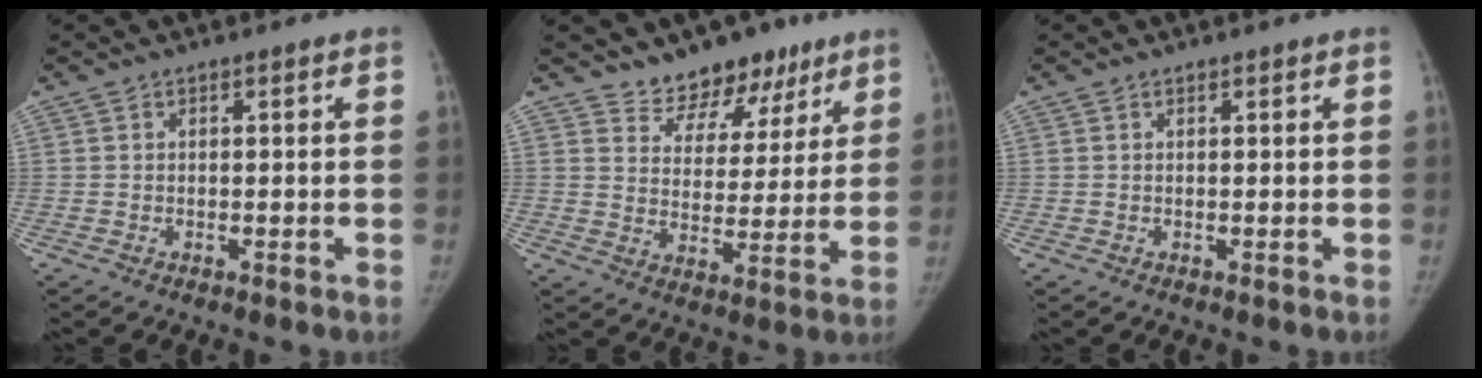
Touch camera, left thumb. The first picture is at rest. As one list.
[{"total": 10.8, "force": [8.4, 6.2, 2.9], "torque": [0.006, -0.048, 0.133]}, {"total": 0.0}]